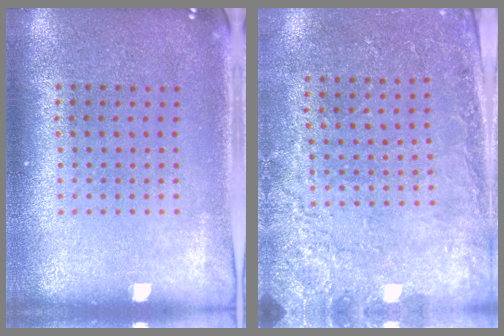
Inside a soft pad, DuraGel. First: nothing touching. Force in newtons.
{"total": 2.6, "press": 2.4, "slide": 1.1}